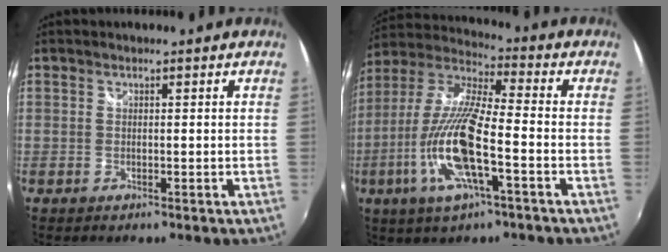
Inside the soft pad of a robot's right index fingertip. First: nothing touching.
{"total": 16.8, "force": [-5.7, 3.4, 15.4], "torque": [-0.318, -0.018, -0.115]}